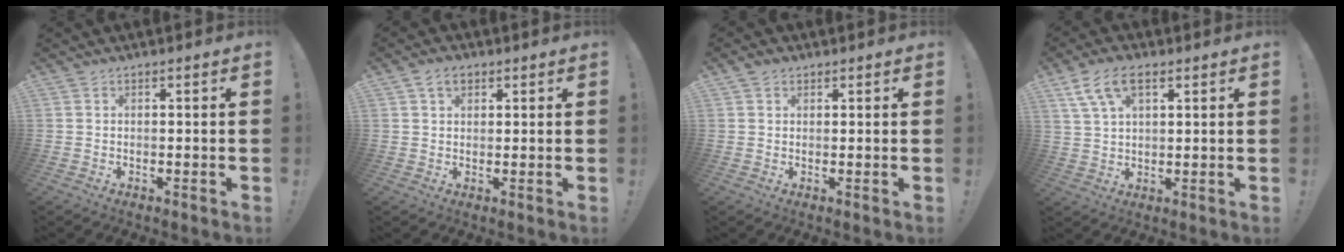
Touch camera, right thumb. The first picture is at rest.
{"total": 4.1, "force": [2.1, 2.7, 2.3], "torque": [-0.041, 0.001, 0.040]}
{"total": 1.6, "force": [1.1, 1.2, 0.4], "torque": [-0.009, 0.001, 0.021]}
{"total": 9.5, "force": [4.7, 4.9, 6.7], "torque": [-0.116, -0.003, 0.091]}